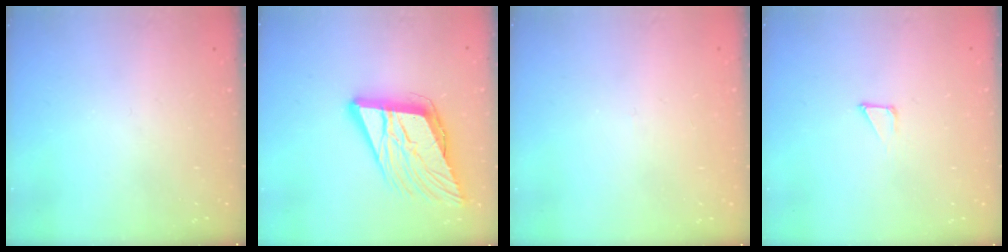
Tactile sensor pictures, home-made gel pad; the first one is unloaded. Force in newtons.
{"total": 17.4, "press": 16.8, "slide": 4.4}
{"total": 2.7, "press": 2.7, "slide": 0.3}
{"total": 1.2, "press": 1.2, "slide": 0.0}